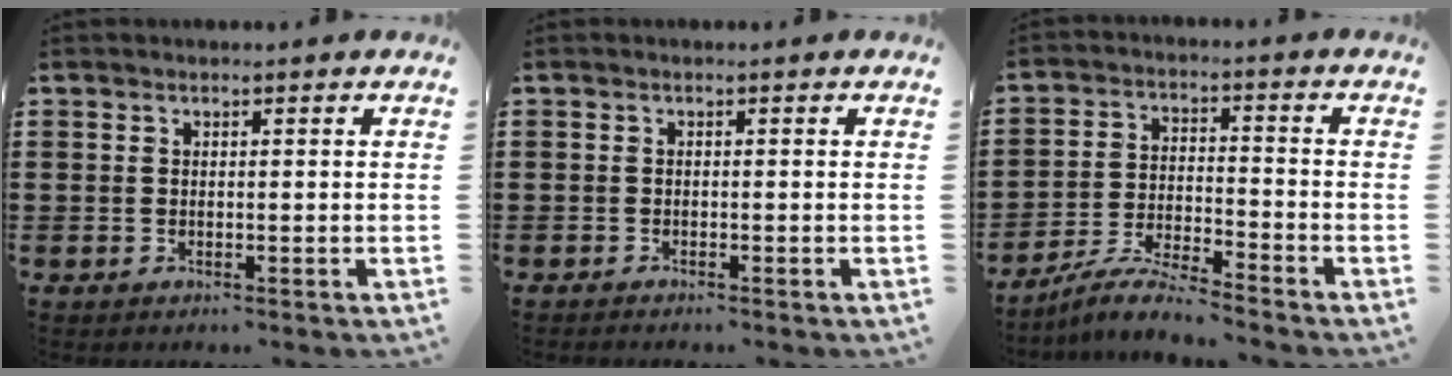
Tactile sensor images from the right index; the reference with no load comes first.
{"total": 0.6, "force": [-0.6, -0.1, 0.0], "torque": [0.000, -0.001, -0.013]}
{"total": 6.1, "force": [-5.8, -0.1, 1.8], "torque": [-0.050, -0.006, -0.116]}